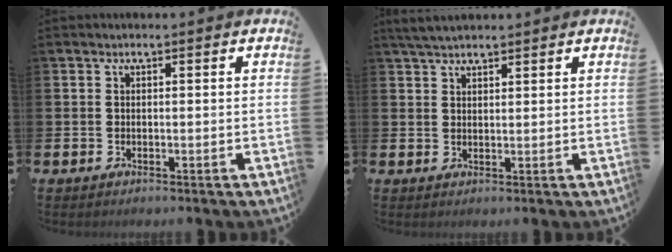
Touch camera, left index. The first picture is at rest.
{"total": 3.5, "force": [3.1, 0.9, 1.3], "torque": [-0.032, -0.004, 0.058]}